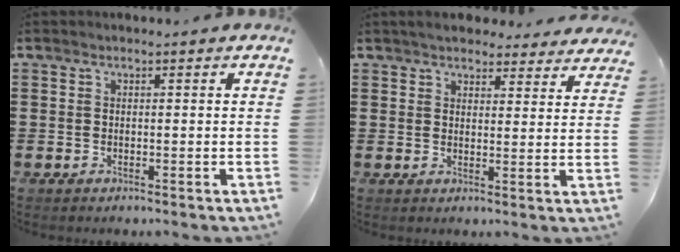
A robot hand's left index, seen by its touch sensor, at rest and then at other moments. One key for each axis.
{"total": 4.2, "fx": 4.0, "fy": 0.7, "fz": 0.8, "tx": -0.027, "ty": -0.012, "tz": 0.075}